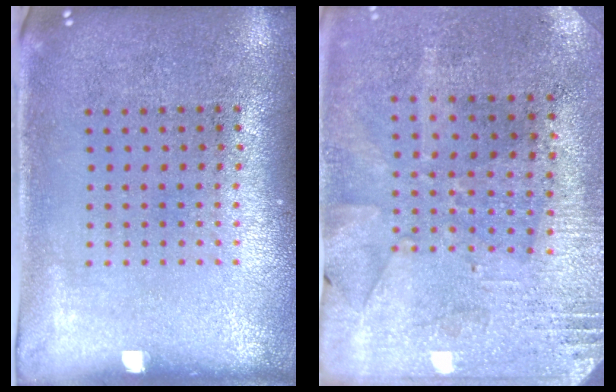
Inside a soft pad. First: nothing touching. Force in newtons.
{"total": 2.7, "press": 2.2, "slide": 1.5}